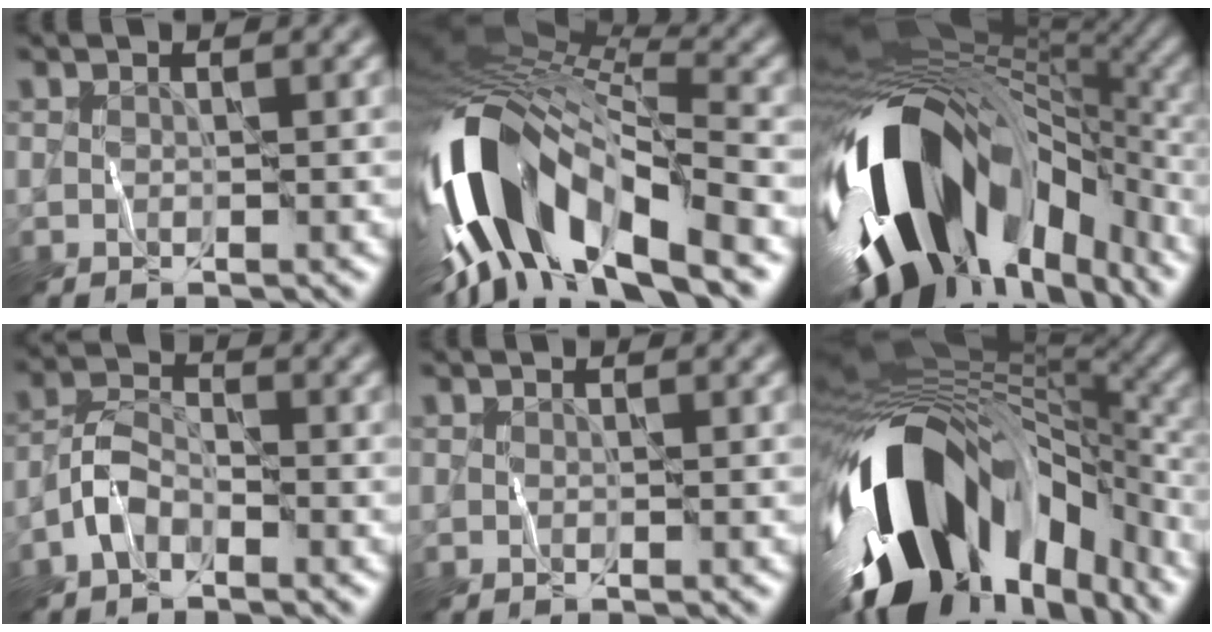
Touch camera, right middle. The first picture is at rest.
{"total": 14.4, "force": [-4.5, 6.8, 11.9], "torque": [-0.240, 0.014, -0.088]}
{"total": 16.0, "force": [-5.4, 9.6, 11.7], "torque": [-0.205, -0.019, -0.088]}
{"total": 3.0, "force": [-1.9, 1.6, 1.7], "torque": [-0.032, 0.010, -0.049]}
{"total": 0.0}
{"total": 16.2, "force": [-6.0, 9.5, 11.7], "torque": [-0.199, -0.029, -0.091]}